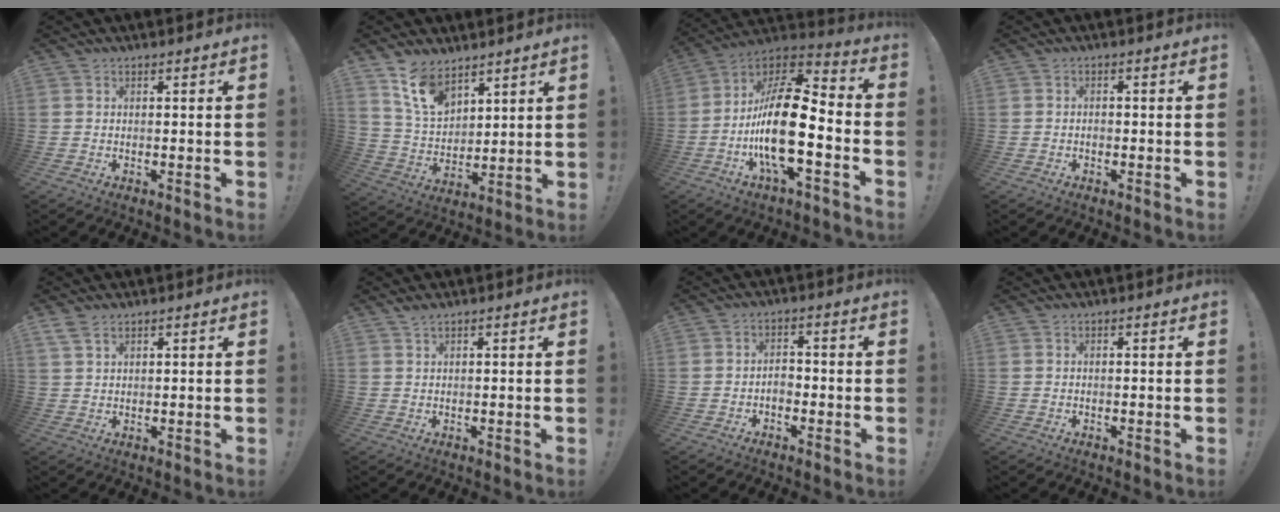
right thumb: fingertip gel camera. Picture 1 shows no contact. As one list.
[{"total": 12.0, "force": [8.7, 6.5, 4.9], "torque": [-0.102, -0.051, 0.172]}, {"total": 22.1, "force": [-4.5, 8.3, 19.9], "torque": [-0.383, 0.018, -0.076]}, {"total": 0.6, "force": [-0.4, 0.4, 0.2], "torque": [-0.004, 0.003, -0.007]}, {"total": 3.5, "force": [2.5, 1.6, 1.8], "torque": [-0.032, -0.011, 0.048]}, {"total": 1.4, "force": [1.2, 0.2, 0.6], "torque": [-0.014, 0.001, 0.023]}, {"total": 3.3, "force": [-1.2, 2.3, 2.0], "torque": [-0.042, 0.002, -0.025]}, {"total": 0.0}]